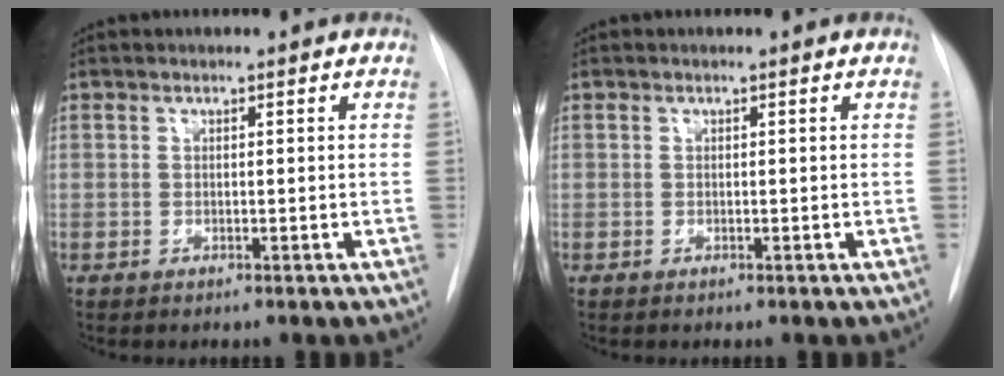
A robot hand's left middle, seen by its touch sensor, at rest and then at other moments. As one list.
[{"total": 0.0}]